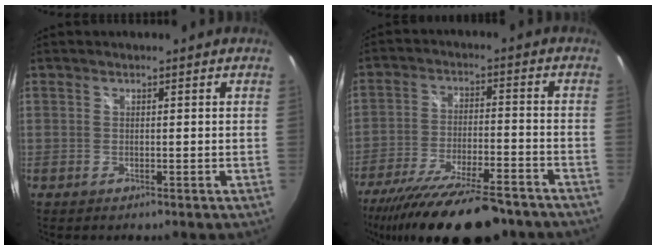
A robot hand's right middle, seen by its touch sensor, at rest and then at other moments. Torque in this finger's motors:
{"motor_torque": [1.09, -1.05, 0.35, 0.13]}